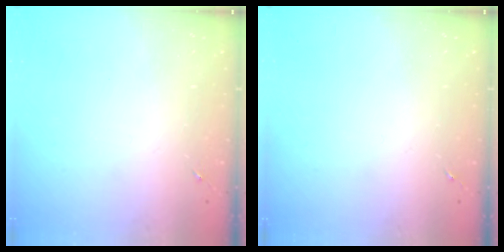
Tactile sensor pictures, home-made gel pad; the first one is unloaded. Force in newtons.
{"total": 0.0}